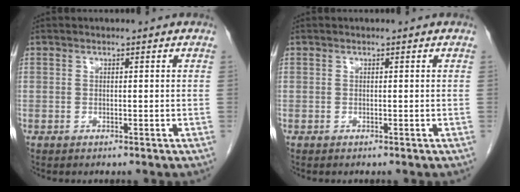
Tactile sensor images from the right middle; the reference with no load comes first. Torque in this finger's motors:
{"motor_torque": [0.12, 0.16, -0.01, 0.01]}